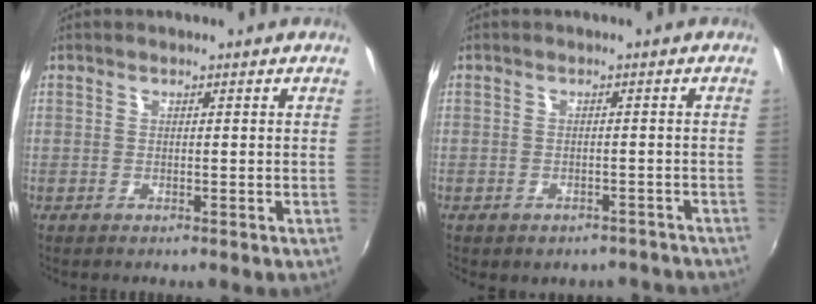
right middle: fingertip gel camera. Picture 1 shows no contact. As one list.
[{"total": 6.6, "force": [-5.6, 3.1, 1.8], "torque": [-0.037, 0.001, -0.055]}]